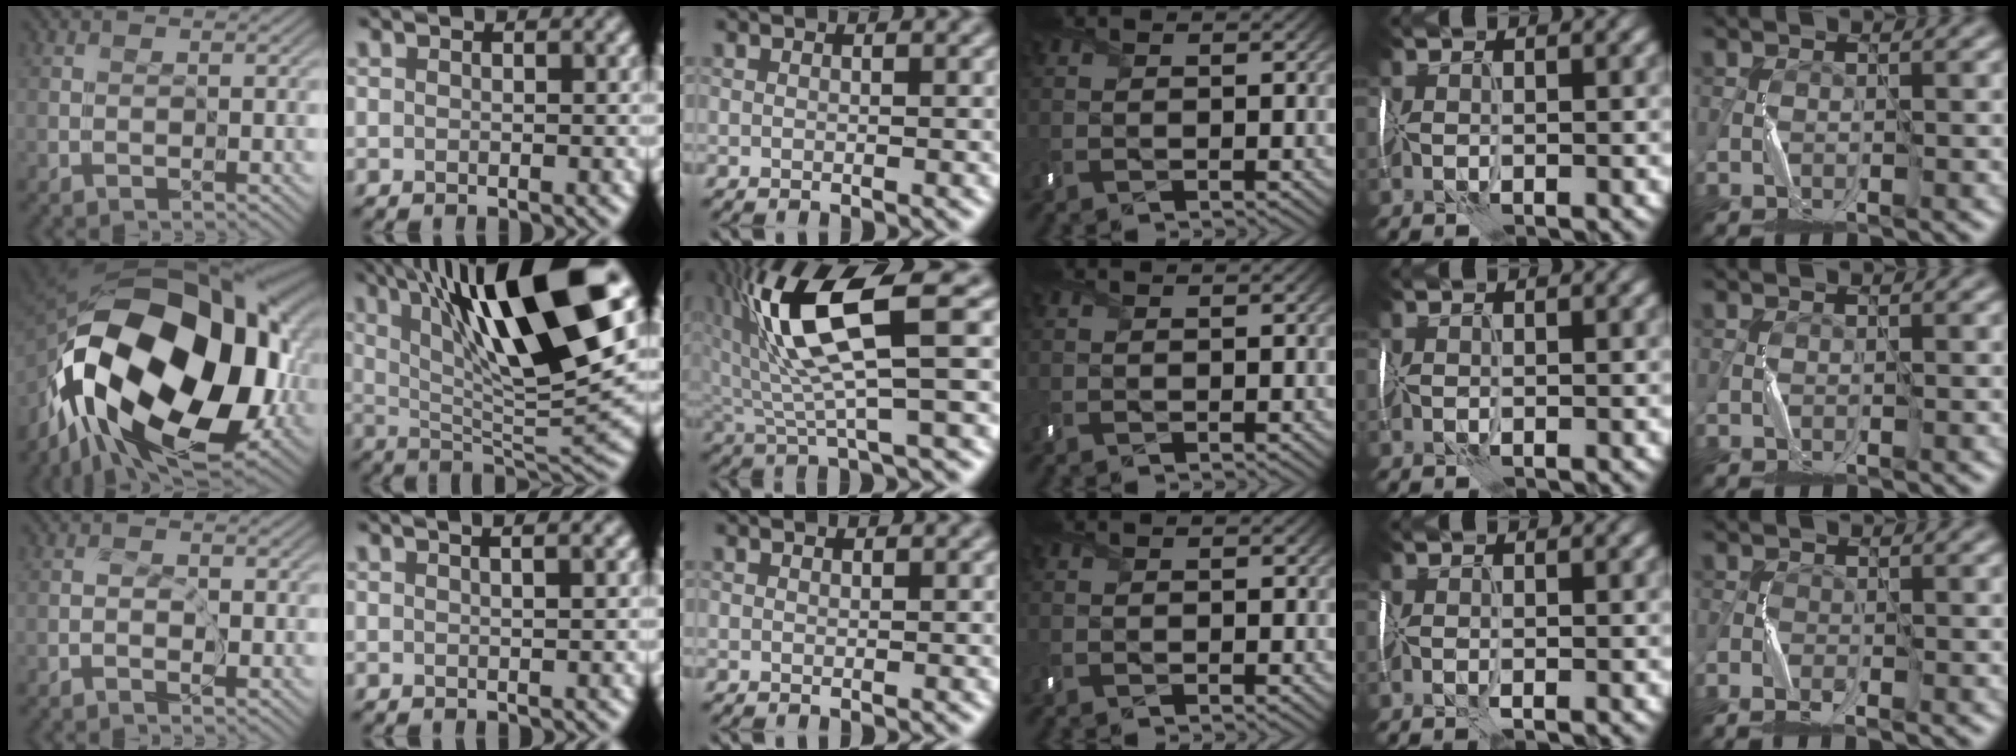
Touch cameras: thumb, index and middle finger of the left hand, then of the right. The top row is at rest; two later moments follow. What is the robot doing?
{"motion": "wrap", "object": "ribbon"}